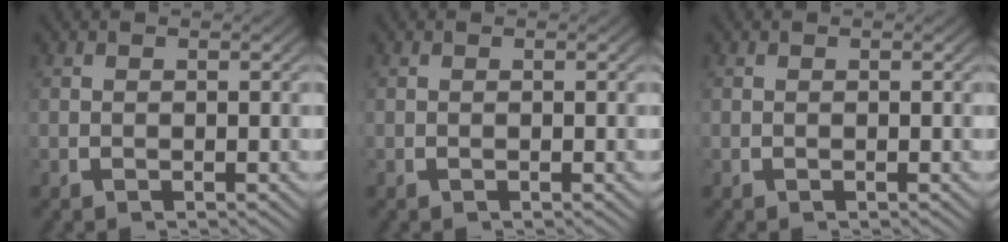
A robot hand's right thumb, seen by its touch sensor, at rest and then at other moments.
{"total": 0.0}
{"total": 0.0}